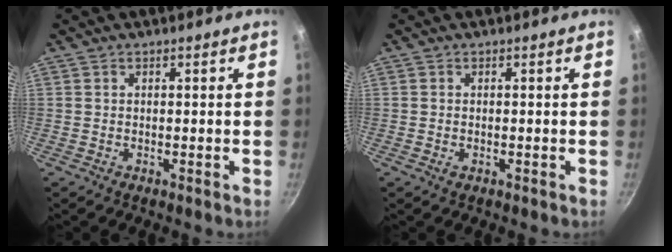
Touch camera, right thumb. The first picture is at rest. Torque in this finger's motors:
{"motor_torque": [-0.20, 0.05, -0.21, 0.00, 0.04]}